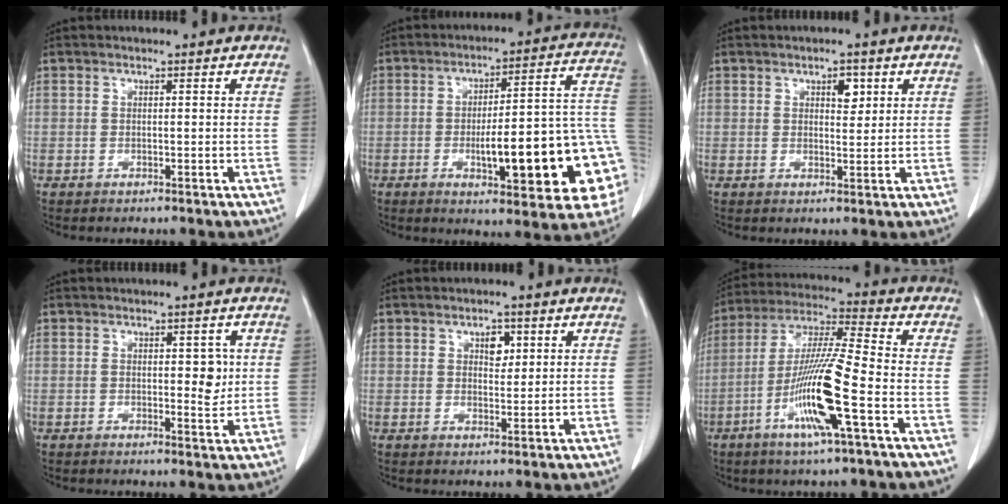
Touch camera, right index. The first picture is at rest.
{"total": 20.7, "force": [-4.9, 3.9, 19.7], "torque": [-0.188, 0.028, -0.057]}
{"total": 3.0, "force": [1.4, 1.4, 2.2], "torque": [-0.030, -0.001, 0.021]}
{"total": 3.6, "force": [0.5, 1.5, 3.2], "torque": [-0.041, -0.005, 0.009]}
{"total": 2.9, "force": [1.3, 1.7, 2.0], "torque": [-0.026, 0.002, 0.018]}
{"total": 14.2, "force": [-5.0, -0.1, 13.2], "torque": [-0.265, -0.011, -0.102]}